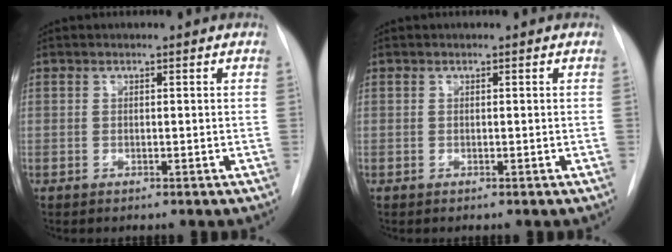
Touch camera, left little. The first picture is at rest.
{"total": 0.0}